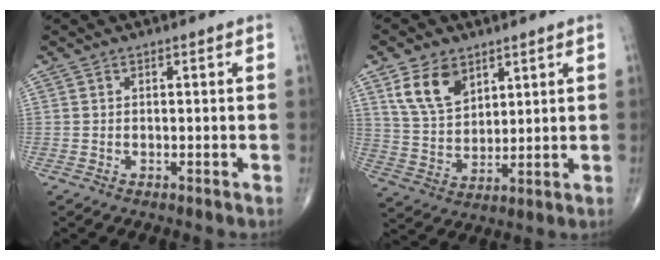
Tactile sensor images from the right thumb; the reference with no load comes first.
{"total": 9.9, "force": [5.4, 6.1, 5.6], "torque": [-0.087, -0.027, 0.113]}